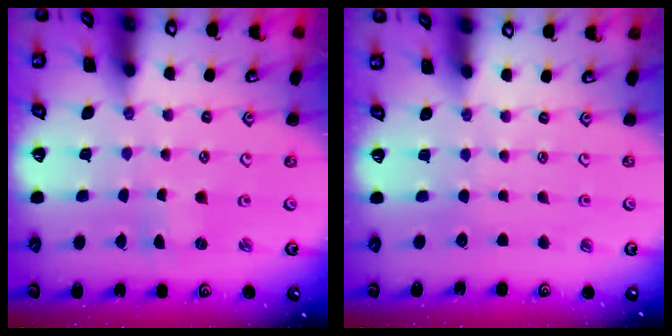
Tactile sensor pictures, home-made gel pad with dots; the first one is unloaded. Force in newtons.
{"total": 0.0}